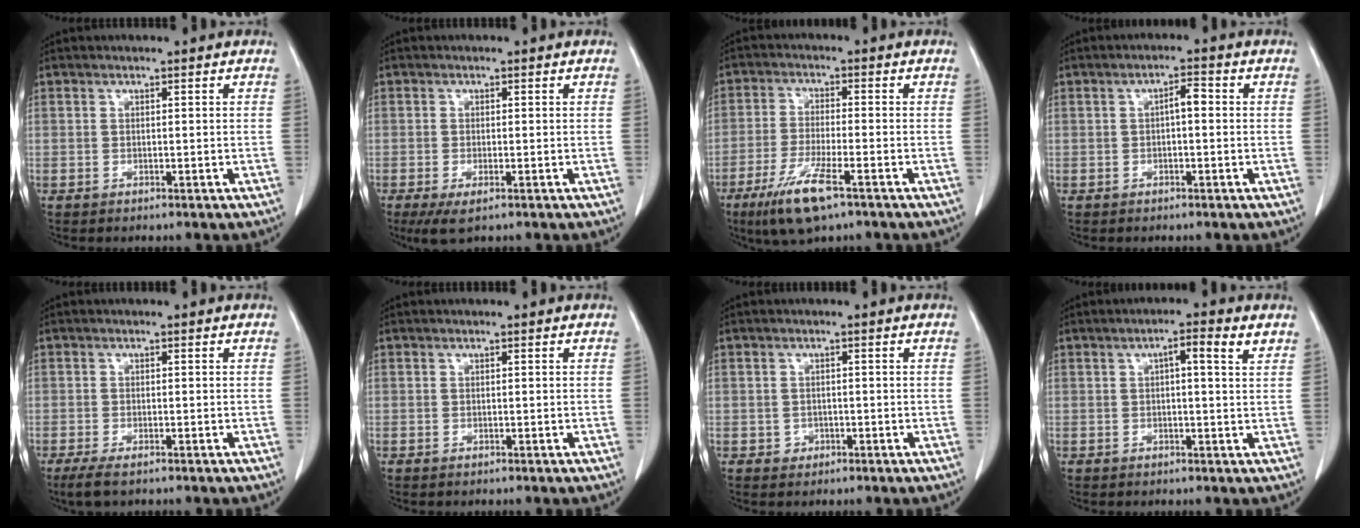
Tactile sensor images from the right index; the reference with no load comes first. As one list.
[{"total": 3.5, "force": [-2.0, 0.9, 2.8], "torque": [-0.052, -0.011, -0.027]}, {"total": 8.7, "force": [-5.1, 1.1, 6.9], "torque": [-0.142, -0.023, -0.090]}, {"total": 2.4, "force": [0.0, 0.7, 2.3], "torque": [-0.036, 0.007, -0.001]}, {"total": 3.1, "force": [-1.8, 0.5, 2.4], "torque": [-0.049, -0.011, -0.030]}, {"total": 0.0}, {"total": 1.5, "force": [-0.5, 1.3, 0.2], "torque": [0.001, 0.005, -0.005]}, {"total": 4.3, "force": [1.9, 0.3, 3.8], "torque": [-0.058, 0.011, 0.025]}]